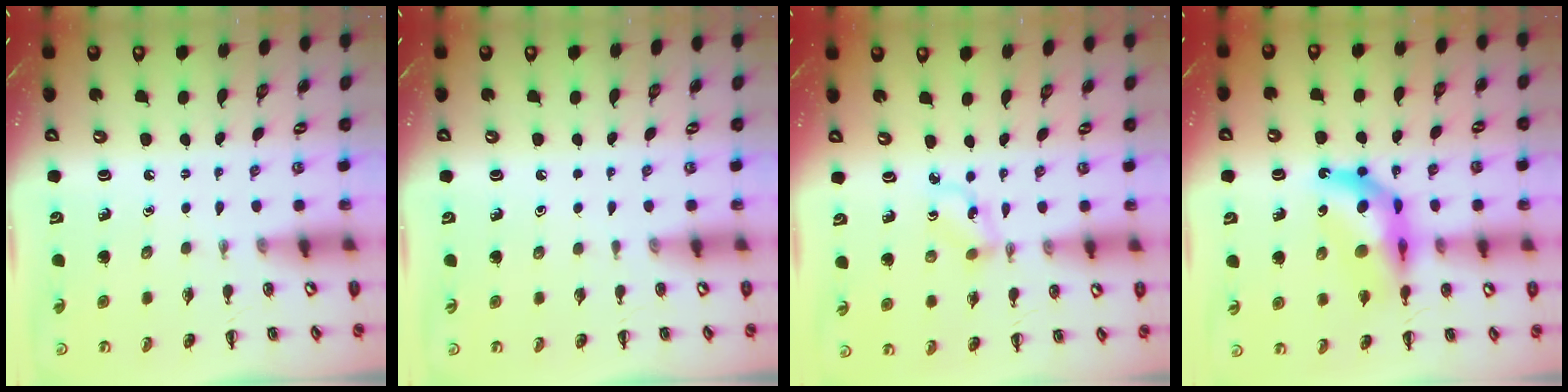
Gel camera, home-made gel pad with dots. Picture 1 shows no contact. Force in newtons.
{"total": 0.0}
{"total": 2.0, "press": 2.0, "slide": 0.5}
{"total": 12.2, "press": 11.6, "slide": 3.7}